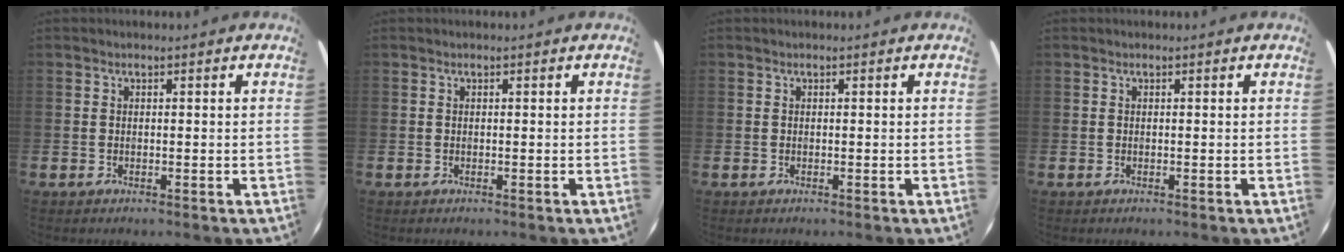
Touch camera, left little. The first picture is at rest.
{"total": 0.0}
{"total": 0.0}
{"total": 0.0}